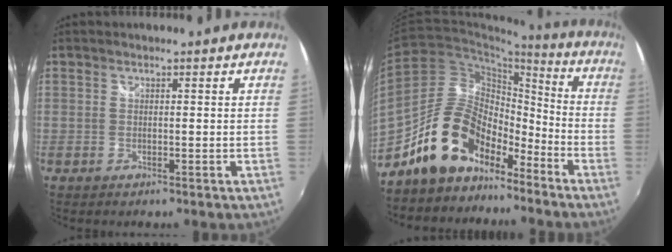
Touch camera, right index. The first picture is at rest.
{"total": 15.3, "force": [-11.2, 7.9, 6.8], "torque": [-0.124, 0.035, -0.184]}